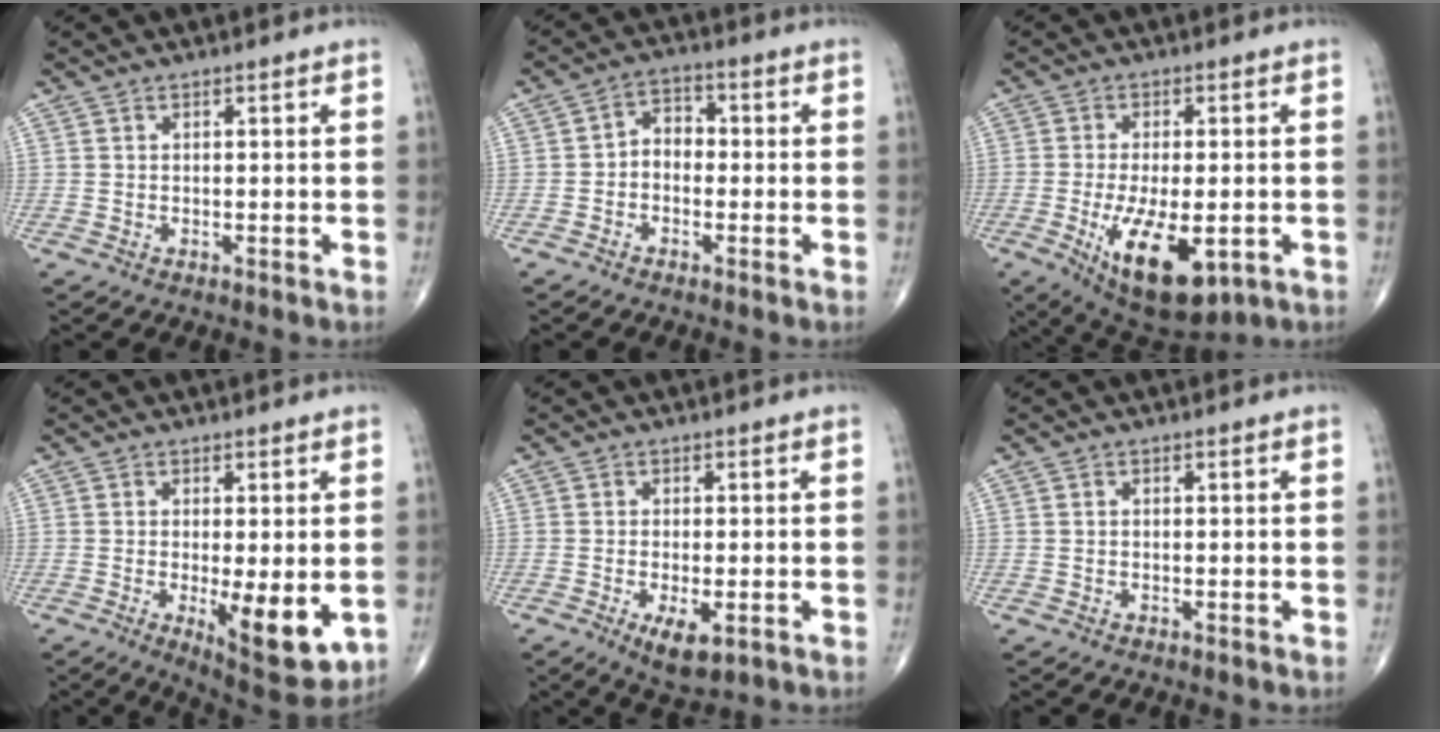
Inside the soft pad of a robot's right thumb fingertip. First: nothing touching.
{"total": 4.4, "force": [-0.9, 3.3, 2.8], "torque": [-0.023, 0.023, -0.031]}
{"total": 14.5, "force": [-4.5, 6.4, 12.2], "torque": [-0.200, -0.013, -0.054]}
{"total": 11.3, "force": [-2.2, 3.8, 10.5], "torque": [-0.142, -0.026, -0.024]}
{"total": 5.6, "force": [-2.0, 2.2, 4.7], "torque": [-0.080, -0.011, -0.028]}
{"total": 0.0}